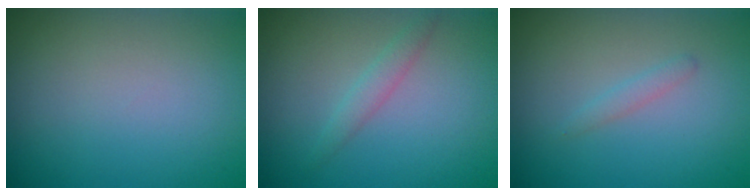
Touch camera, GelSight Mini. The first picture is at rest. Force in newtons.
{"total": 1.4, "press": 1.4, "slide": 0.0}
{"total": 0.9, "press": 0.9, "slide": 0.0}